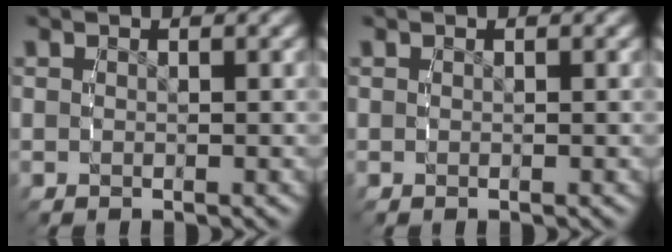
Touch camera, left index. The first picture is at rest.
{"total": 0.0}